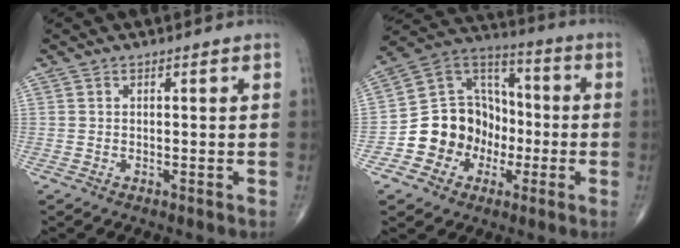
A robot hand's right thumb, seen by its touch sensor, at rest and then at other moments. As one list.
[{"total": 14.7, "force": [-4.2, 12.9, 5.7], "torque": [-0.038, 0.072, -0.075]}]